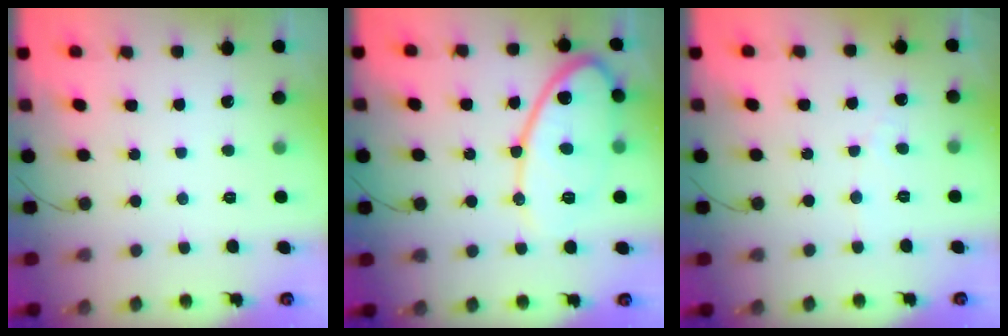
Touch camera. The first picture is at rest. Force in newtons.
{"total": 14.8, "press": 14.8, "slide": 1.3}
{"total": 2.4, "press": 2.4, "slide": 0.2}